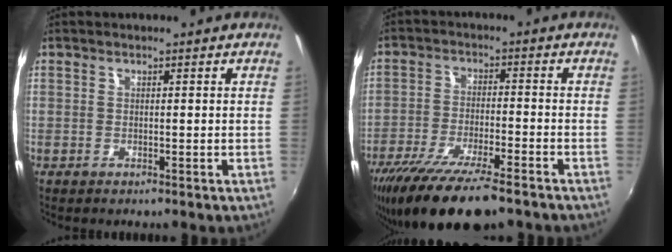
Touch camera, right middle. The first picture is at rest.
{"total": 15.2, "force": [-11.6, 2.8, 9.4], "torque": [-0.193, -0.047, -0.198]}